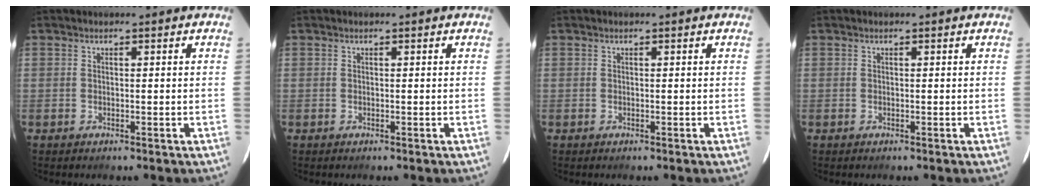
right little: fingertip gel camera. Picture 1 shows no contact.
{"total": 0.0}
{"total": 0.0}
{"total": 0.0}